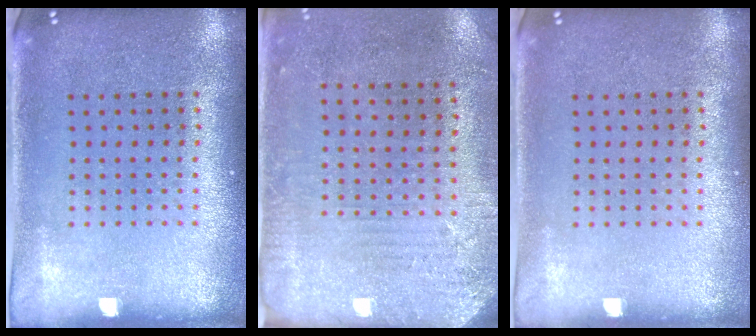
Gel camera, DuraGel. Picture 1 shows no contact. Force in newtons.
{"total": 2.8, "press": 2.3, "slide": 1.5}
{"total": 0.0}